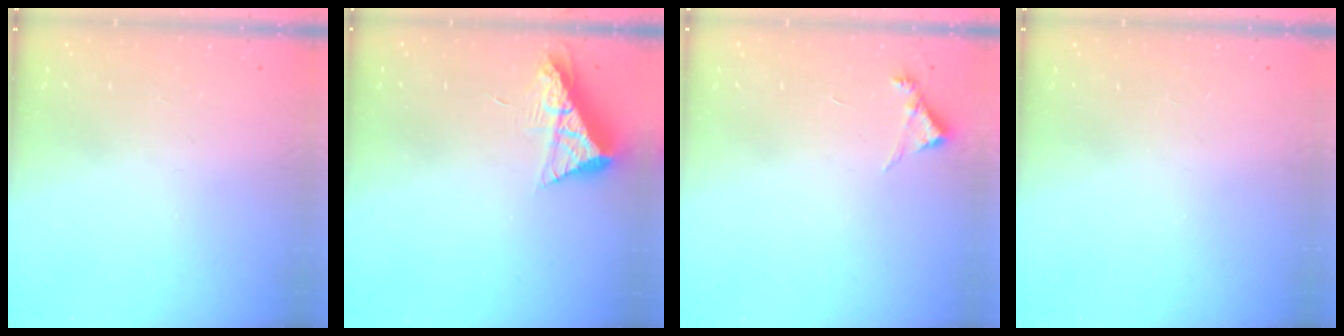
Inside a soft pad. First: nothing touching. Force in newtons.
{"total": 8.2, "press": 8.2, "slide": 0.3}
{"total": 5.0, "press": 5.0, "slide": 0.5}
{"total": 0.0}